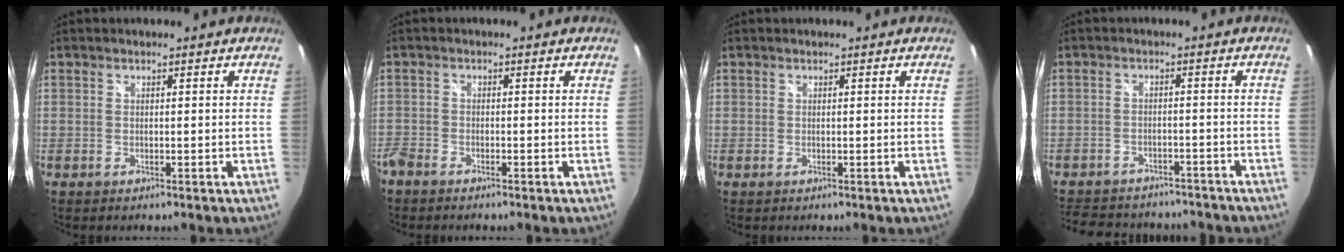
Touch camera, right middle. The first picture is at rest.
{"total": 3.0, "force": [-2.7, 0.9, 1.0], "torque": [-0.035, -0.009, -0.056]}
{"total": 0.0}
{"total": 15.1, "force": [-12.6, 6.3, 5.2], "torque": [-0.126, 0.022, -0.169]}